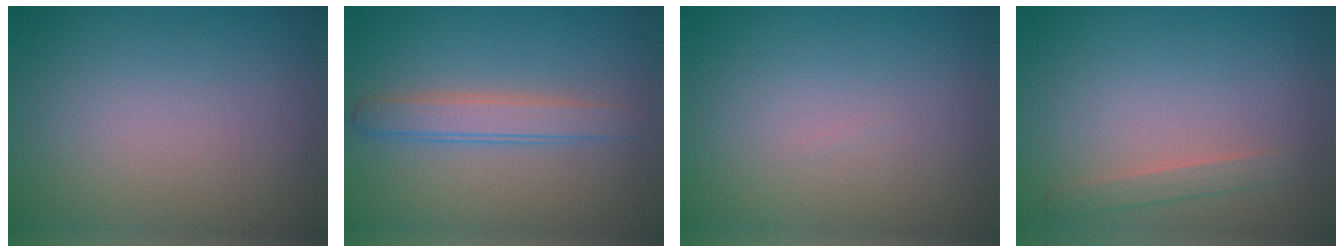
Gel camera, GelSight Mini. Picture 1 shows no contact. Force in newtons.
{"total": 2.7, "press": 2.7, "slide": 0.1}
{"total": 0.0}
{"total": 1.4, "press": 1.4, "slide": 0.0}